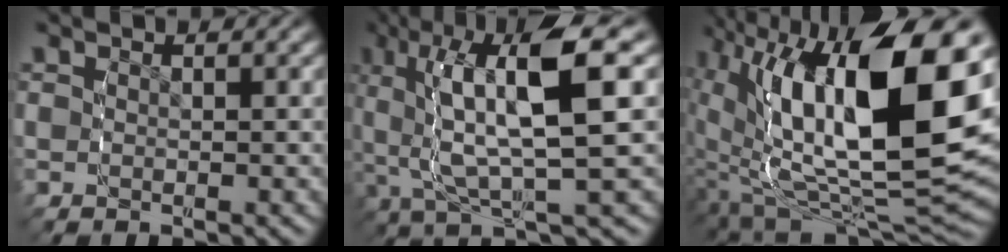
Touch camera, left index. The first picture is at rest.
{"total": 11.2, "force": [1.7, 5.3, 9.8], "torque": [-0.173, 0.011, 0.018]}
{"total": 18.4, "force": [-0.5, 10.0, 15.4], "torque": [-0.263, -0.019, 0.006]}